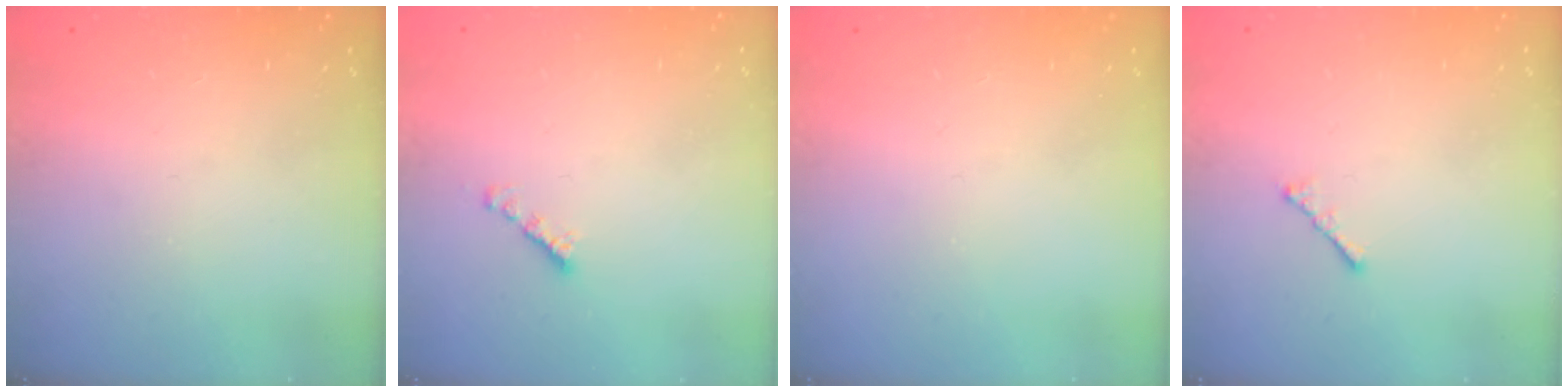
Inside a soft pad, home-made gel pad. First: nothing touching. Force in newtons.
{"total": 2.1, "press": 2.1, "slide": 0.3}
{"total": 0.0}
{"total": 1.9, "press": 1.8, "slide": 0.5}